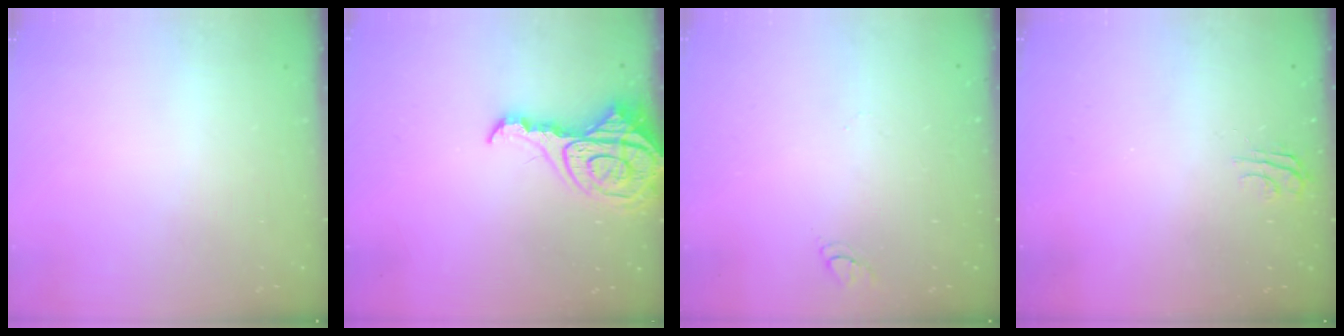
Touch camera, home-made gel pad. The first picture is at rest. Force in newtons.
{"total": 14.0, "press": 13.9, "slide": 1.5}
{"total": 3.0, "press": 3.0, "slide": 0.3}
{"total": 5.0, "press": 5.0, "slide": 0.5}